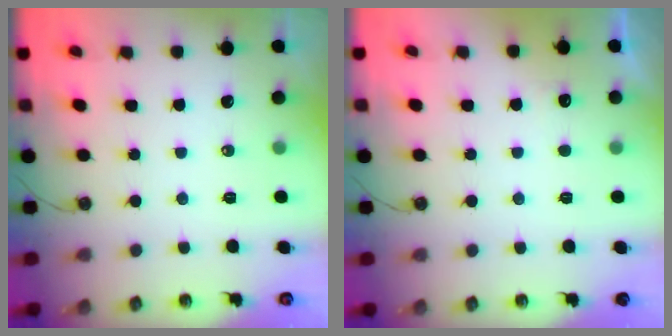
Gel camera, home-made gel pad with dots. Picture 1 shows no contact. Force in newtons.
{"total": 1.2, "press": 0.9, "slide": 0.8}